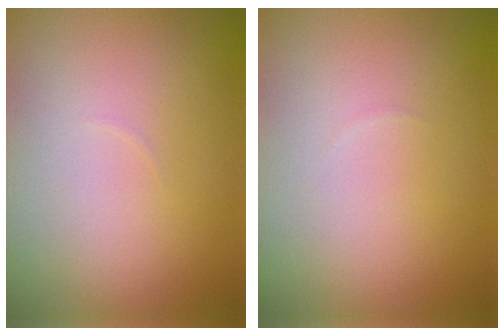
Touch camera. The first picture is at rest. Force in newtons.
{"total": 0.0}